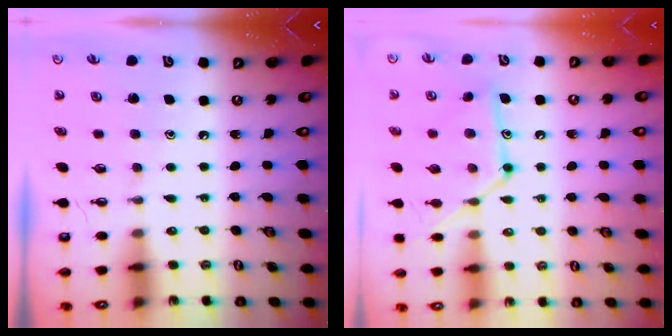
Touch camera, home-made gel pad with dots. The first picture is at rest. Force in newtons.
{"total": 13.2, "press": 13.1, "slide": 0.9}